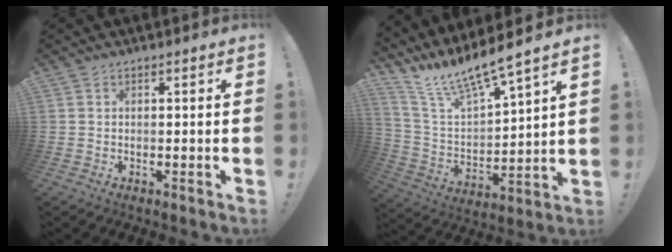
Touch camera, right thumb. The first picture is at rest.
{"total": 12.3, "force": [11.0, 0.6, 5.5], "torque": [-0.123, -0.097, 0.191]}